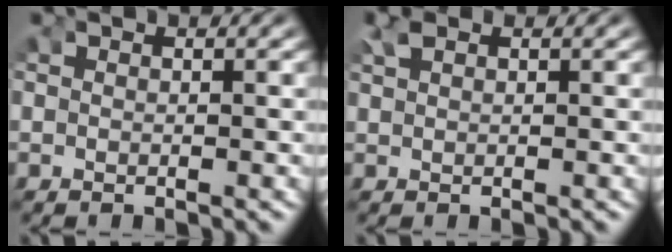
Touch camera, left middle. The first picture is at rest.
{"total": 1.0, "force": [0.8, 0.5, 0.4], "torque": [-0.016, 0.002, 0.018]}